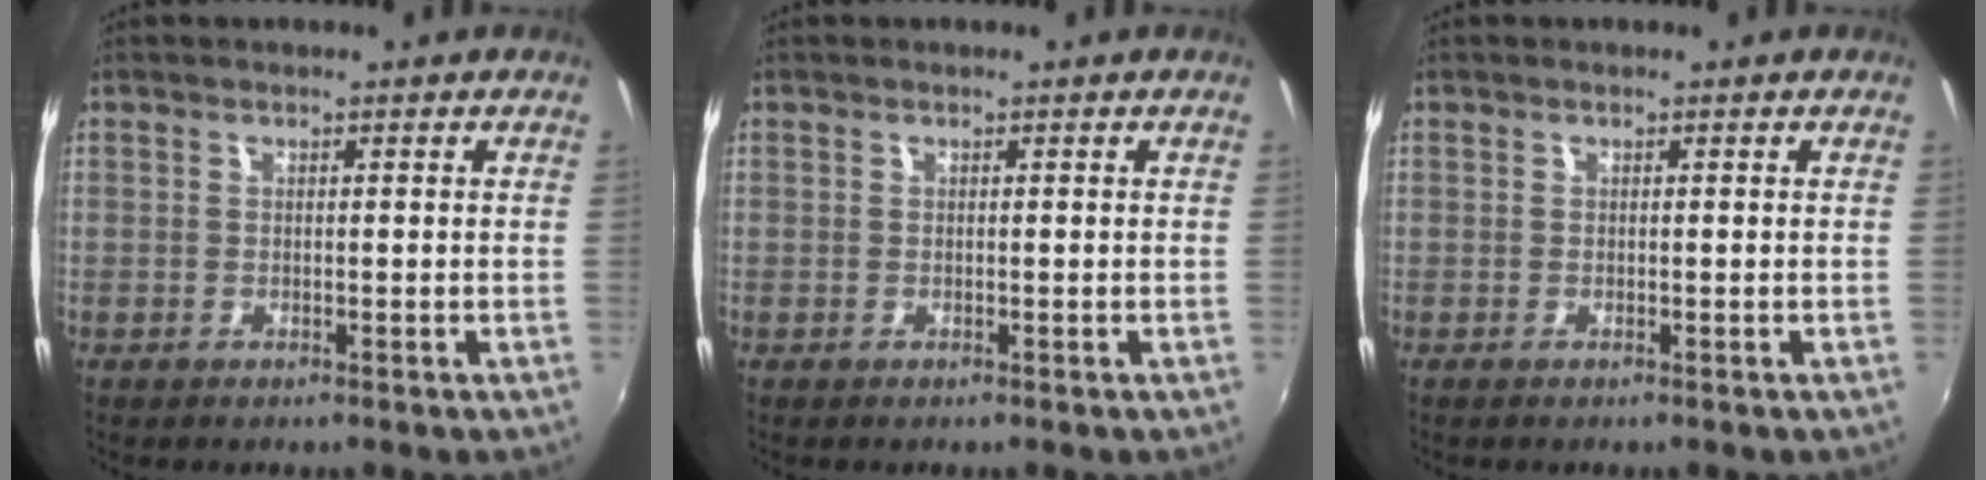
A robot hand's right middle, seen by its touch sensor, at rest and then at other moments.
{"total": 0.0}
{"total": 0.0}